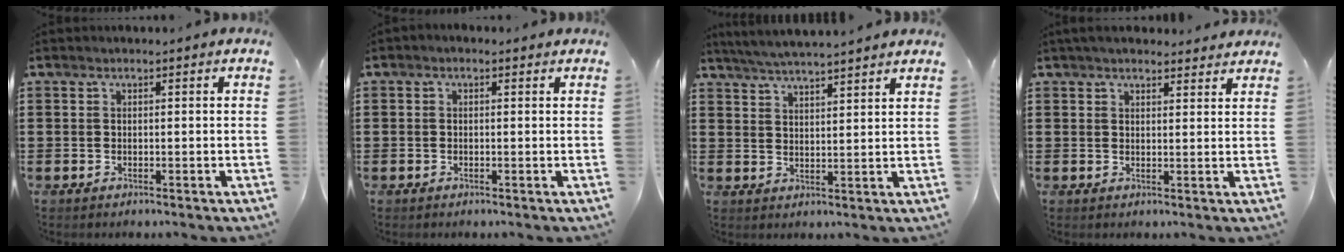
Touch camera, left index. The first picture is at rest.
{"total": 0.6, "force": [-0.3, 0.5, 0.2], "torque": [-0.006, 0.001, -0.007]}
{"total": 4.4, "force": [4.2, -0.6, 1.2], "torque": [-0.037, -0.018, 0.075]}
{"total": 3.1, "force": [2.9, 0.8, 0.9], "torque": [-0.025, -0.003, 0.055]}